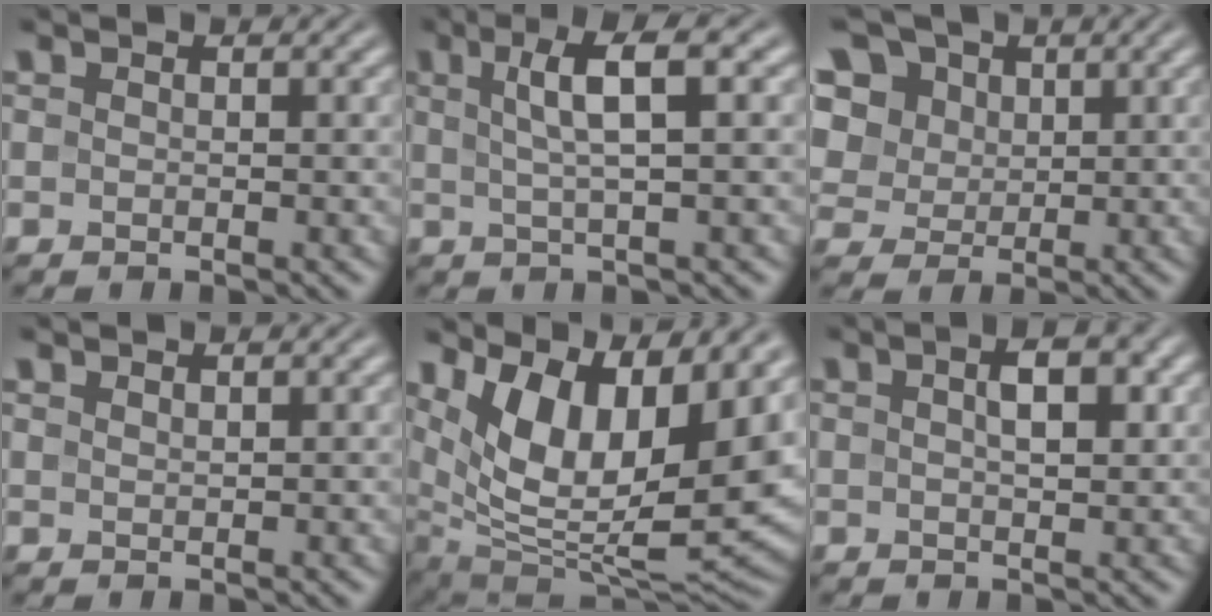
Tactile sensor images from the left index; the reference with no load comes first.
{"total": 4.9, "force": [1.4, 1.0, 4.5], "torque": [-0.077, 0.009, 0.022]}
{"total": 11.6, "force": [5.4, 8.7, 5.5], "torque": [-0.138, 0.034, 0.085]}
{"total": 0.6, "force": [0.6, 0.1, 0.1], "torque": [-0.004, -0.001, 0.013]}
{"total": 14.2, "force": [5.7, 6.7, 11.2], "torque": [-0.183, 0.001, 0.102]}
{"total": 3.5, "force": [1.0, 1.4, 3.0], "torque": [-0.052, 0.008, 0.016]}